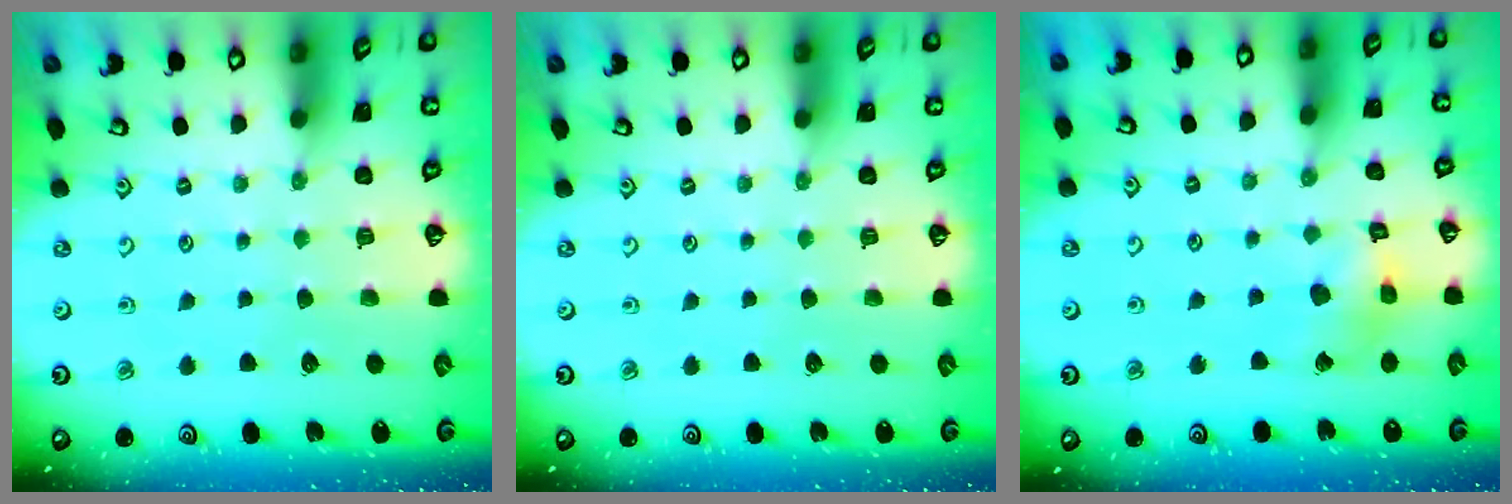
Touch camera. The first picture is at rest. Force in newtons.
{"total": 0.0}
{"total": 8.3, "press": 8.2, "slide": 0.8}